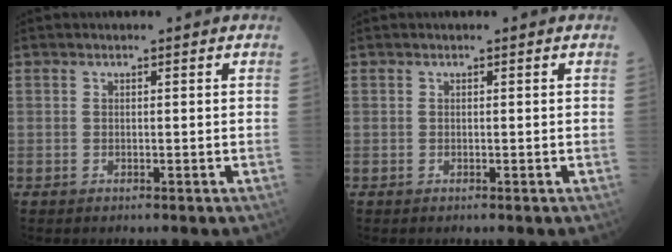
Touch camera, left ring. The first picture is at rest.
{"total": 0.0}